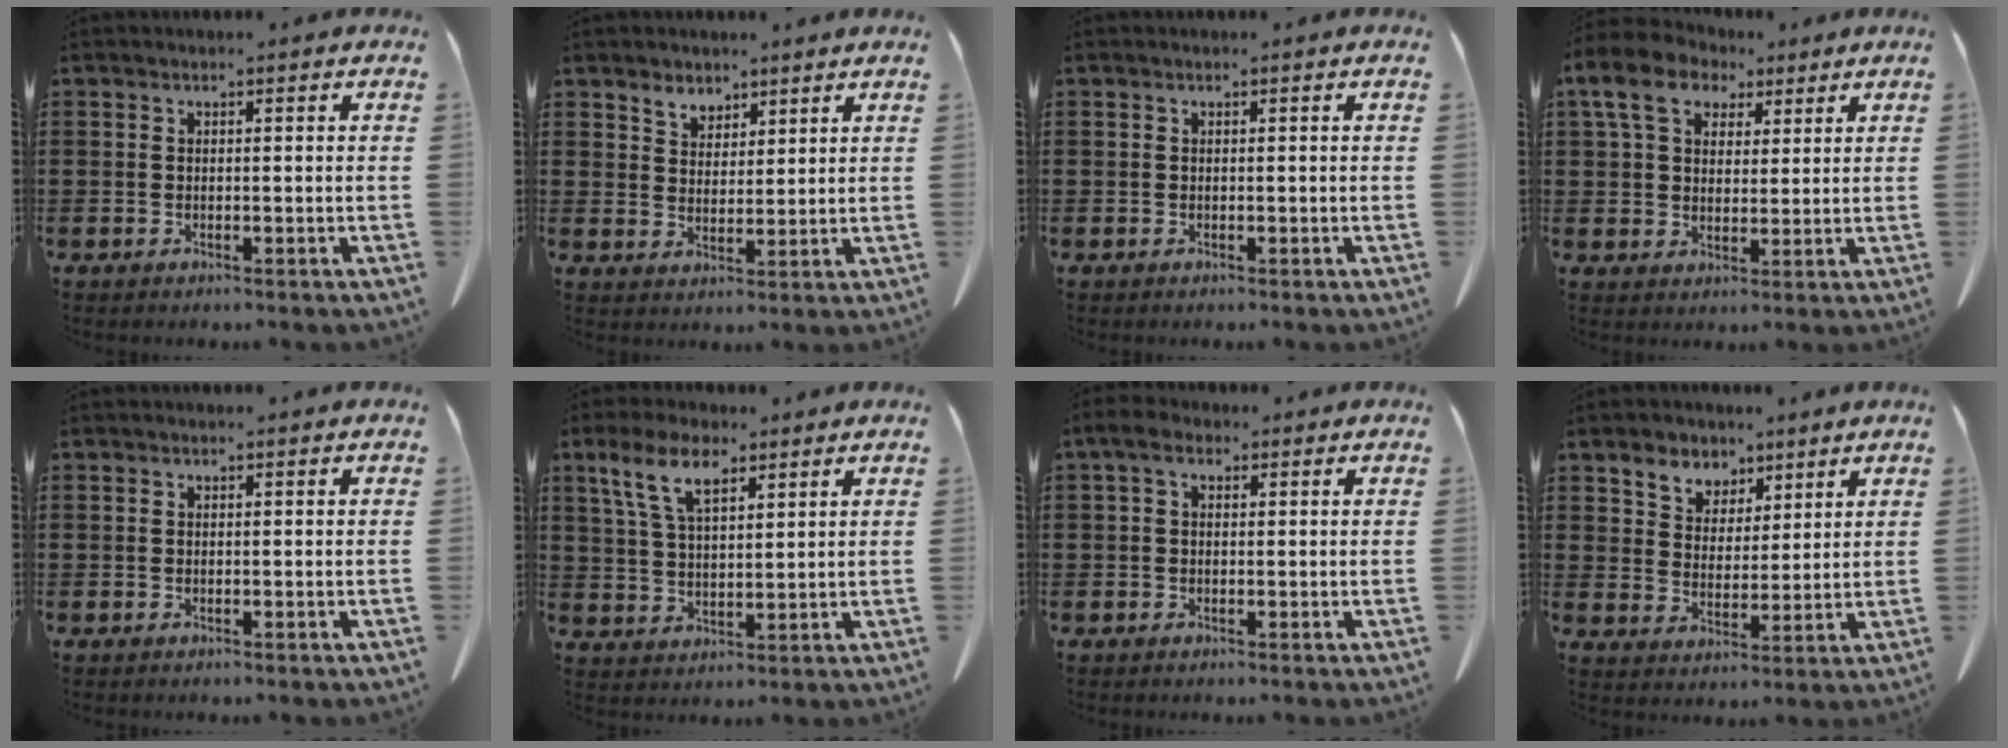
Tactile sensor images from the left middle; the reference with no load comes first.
{"total": 3.8, "force": [3.2, 2.0, 0.2], "torque": [-0.017, 0.001, 0.061]}
{"total": 0.0}
{"total": 8.6, "force": [4.8, 5.7, 4.3], "torque": [-0.116, 0.008, 0.087]}
{"total": 0.0}
{"total": 8.0, "force": [5.0, 3.5, 5.2], "torque": [-0.118, 0.008, 0.091]}
{"total": 3.2, "force": [0.7, 1.9, 2.4], "torque": [-0.058, 0.007, 0.009]}
{"total": 5.0, "force": [4.0, 3.1, -0.3], "torque": [-0.024, -0.011, 0.072]}